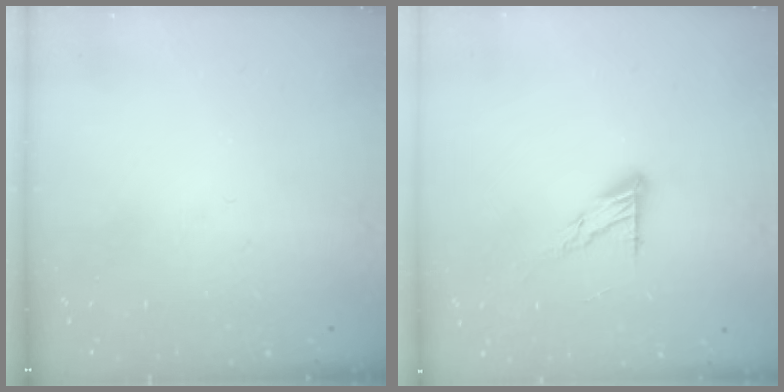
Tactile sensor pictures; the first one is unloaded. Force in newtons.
{"total": 8.7, "press": 8.7, "slide": 0.7}